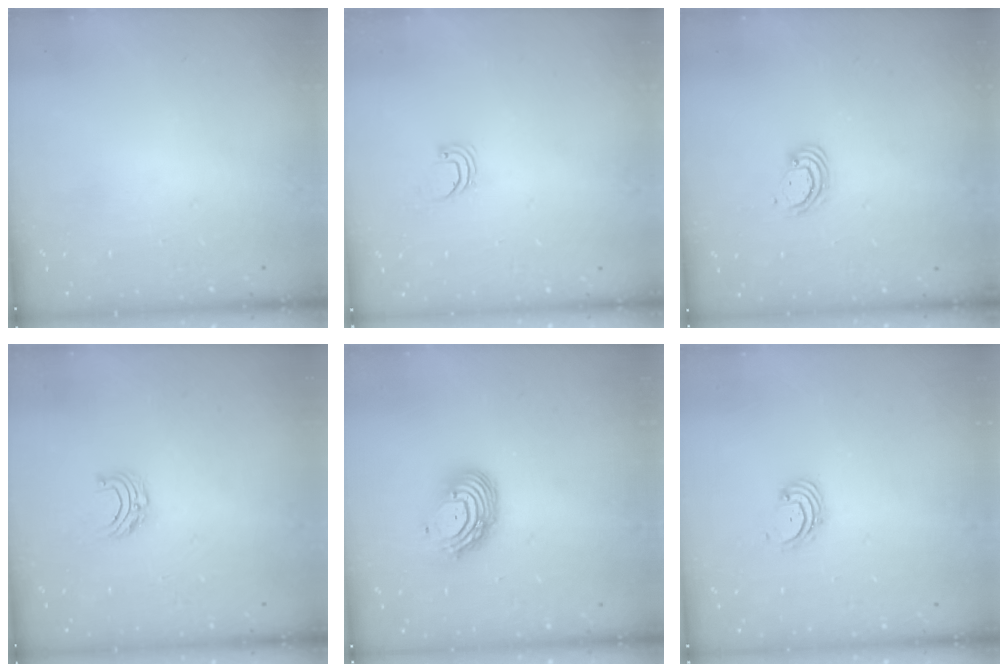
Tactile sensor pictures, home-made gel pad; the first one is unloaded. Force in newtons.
{"total": 0.9, "press": 0.9, "slide": 0.0}
{"total": 2.8, "press": 2.8, "slide": 0.3}
{"total": 5.0, "press": 5.0, "slide": 0.4}
{"total": 10.8, "press": 10.8, "slide": 1.0}
{"total": 2.0, "press": 1.9, "slide": 0.6}